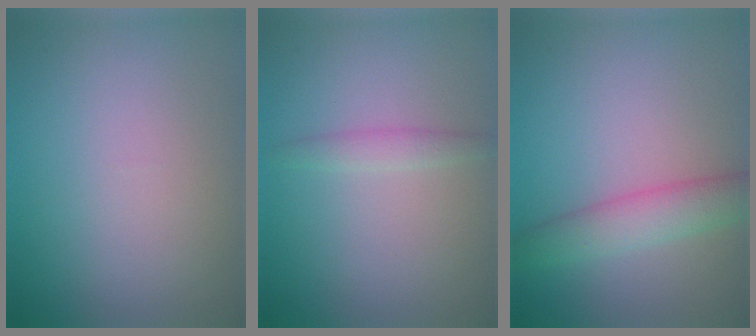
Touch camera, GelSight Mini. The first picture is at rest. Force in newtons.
{"total": 1.4, "press": 1.4, "slide": 0.0}
{"total": 3.8, "press": 3.8, "slide": 0.1}